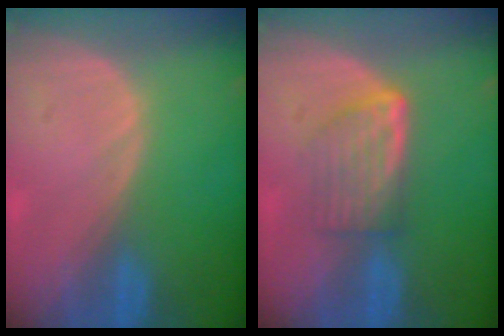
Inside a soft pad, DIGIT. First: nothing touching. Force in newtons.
{"total": 5.8, "press": 5.3, "slide": 2.4}